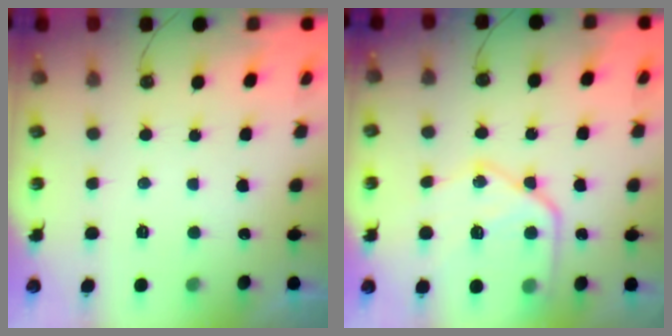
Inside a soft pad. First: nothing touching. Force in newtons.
{"total": 17.8, "press": 17.7, "slide": 1.8}